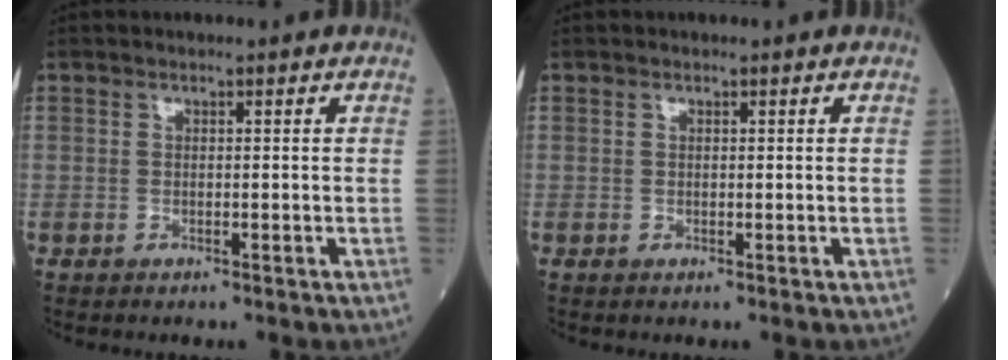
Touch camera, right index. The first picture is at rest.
{"total": 0.0}